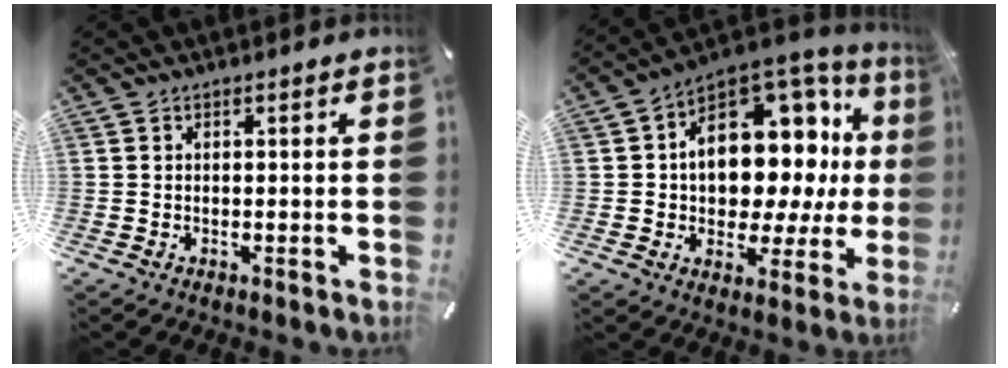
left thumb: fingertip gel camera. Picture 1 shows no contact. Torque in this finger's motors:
{"motor_torque": [1.72, 1.72, 0.55, -0.08, 0.23]}